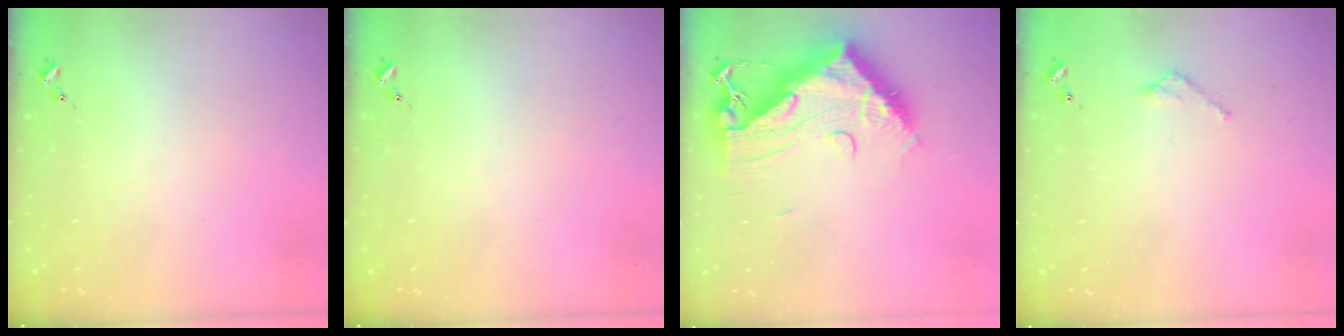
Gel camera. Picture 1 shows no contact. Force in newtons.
{"total": 0.0}
{"total": 15.7, "press": 15.6, "slide": 1.5}
{"total": 2.7, "press": 2.7, "slide": 0.2}